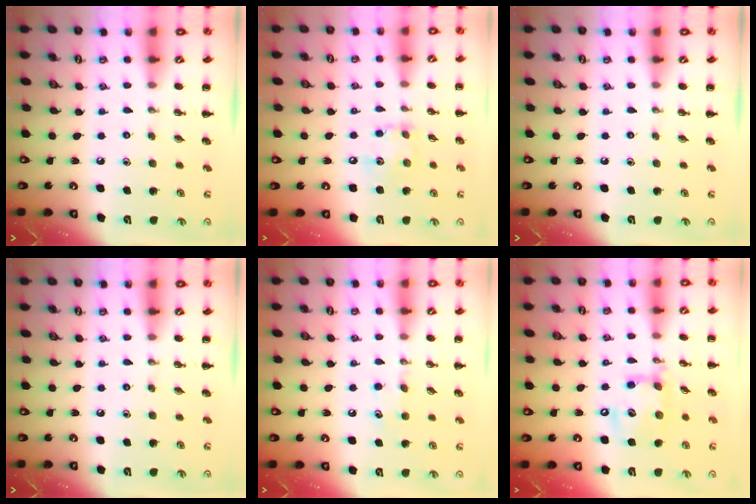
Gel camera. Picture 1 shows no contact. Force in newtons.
{"total": 7.7, "press": 7.7, "slide": 0.7}
{"total": 0.0}
{"total": 0.0}
{"total": 4.7, "press": 4.5, "slide": 1.5}
{"total": 13.4, "press": 13.2, "slide": 2.3}